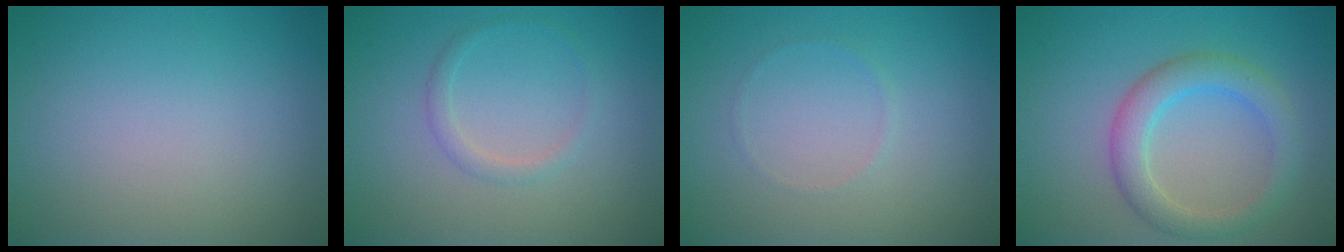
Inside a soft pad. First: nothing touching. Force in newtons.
{"total": 1.2, "press": 1.2, "slide": 0.1}
{"total": 0.5, "press": 0.5, "slide": 0.1}
{"total": 3.9, "press": 3.9, "slide": 0.1}